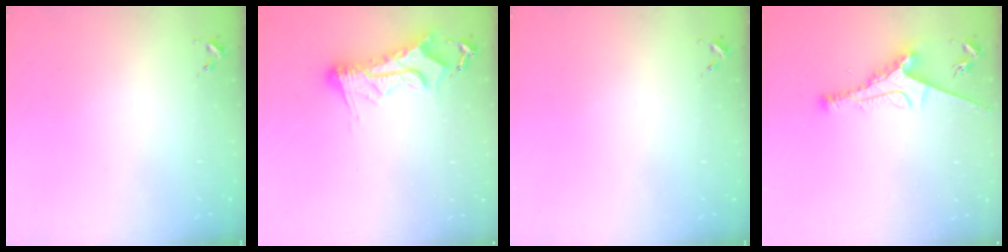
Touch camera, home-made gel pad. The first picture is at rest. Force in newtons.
{"total": 13.8, "press": 13.8, "slide": 1.2}
{"total": 0.0}
{"total": 9.6, "press": 9.6, "slide": 0.7}